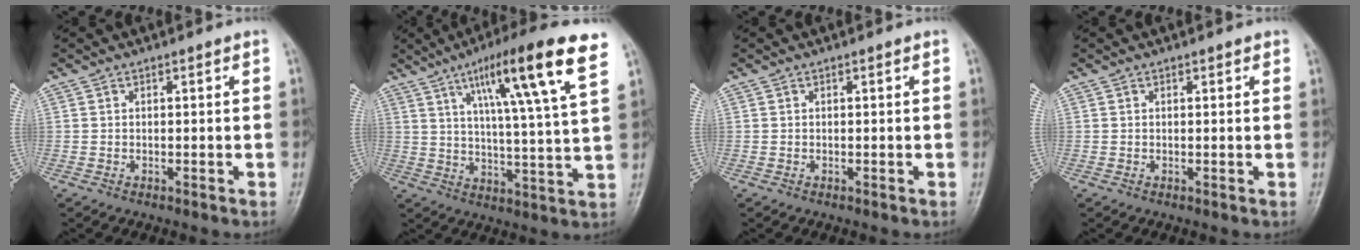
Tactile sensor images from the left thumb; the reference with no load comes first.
{"total": 17.2, "force": [8.8, 1.4, 14.7], "torque": [-0.227, -0.027, 0.133]}
{"total": 0.0}
{"total": 0.9, "force": [0.6, 0.4, 0.5], "torque": [-0.003, -0.002, 0.004]}